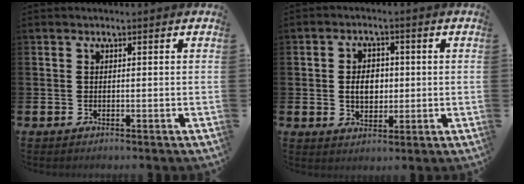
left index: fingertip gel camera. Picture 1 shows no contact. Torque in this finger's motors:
{"motor_torque": [1.02, 0.00, 0.12, 0.13]}